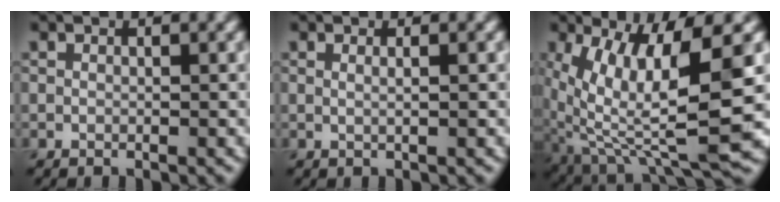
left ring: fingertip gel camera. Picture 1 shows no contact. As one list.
[{"total": 1.4, "force": [0.5, 0.7, 1.2], "torque": [-0.006, -0.003, -0.006]}, {"total": 10.8, "force": [1.8, 3.3, 10.1], "torque": [-0.190, -0.026, 0.047]}]